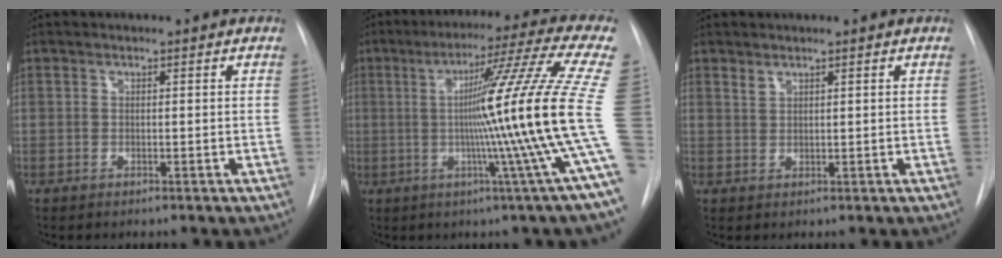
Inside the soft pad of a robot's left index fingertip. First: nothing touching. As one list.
[{"total": 21.4, "force": [-0.9, -4.5, 20.9], "torque": [-0.245, -0.014, -0.029]}, {"total": 1.0, "force": [1.0, 0.2, 0.3], "torque": [-0.005, 0.001, 0.021]}]